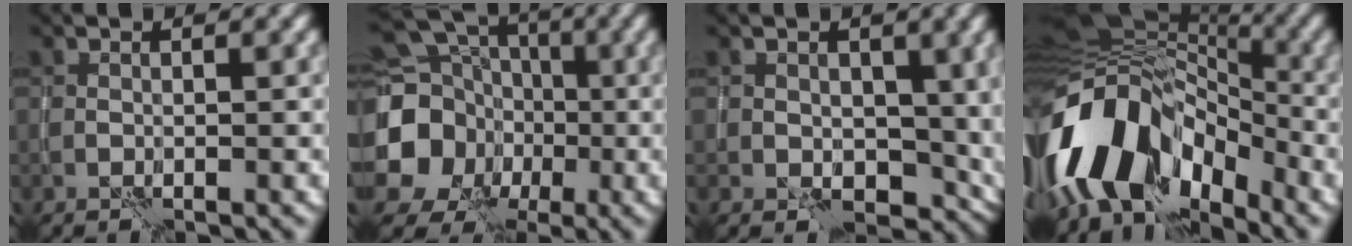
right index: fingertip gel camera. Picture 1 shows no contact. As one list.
[{"total": 18.6, "force": [-1.1, 17.5, 6.1], "torque": [-0.177, -0.002, -0.059]}, {"total": 5.4, "force": [-0.6, 3.9, 3.6], "torque": [-0.030, -0.012, -0.003]}, {"total": 12.2, "force": [-5.2, 7.7, 8.0], "torque": [-0.157, 0.015, -0.109]}]